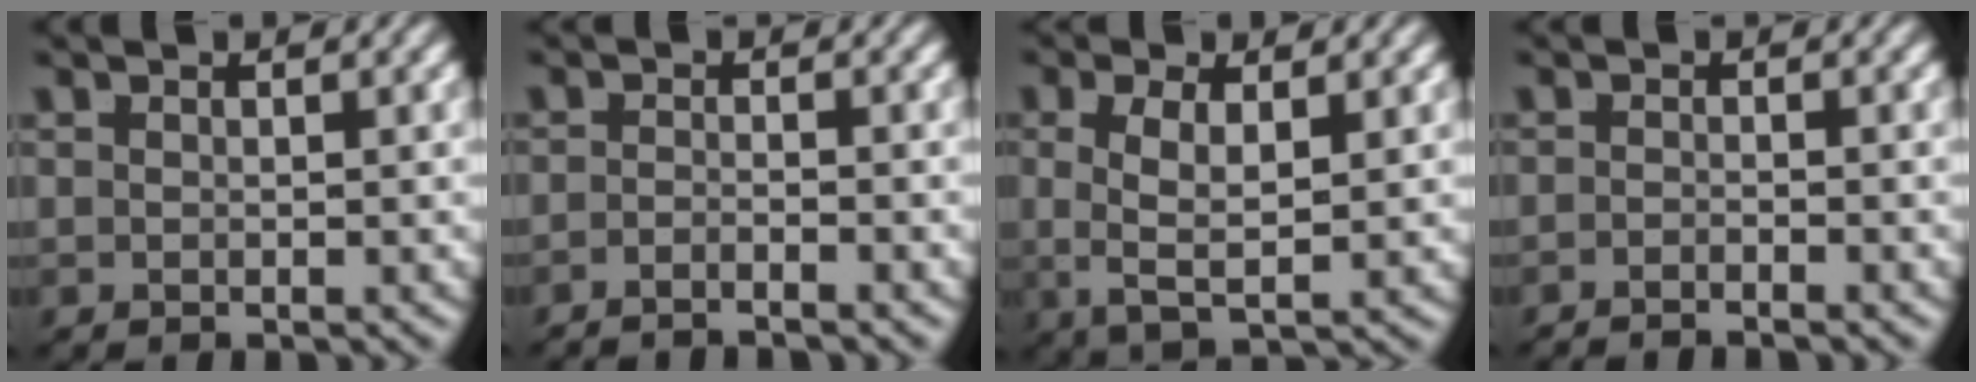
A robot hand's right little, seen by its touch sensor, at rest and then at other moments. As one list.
[{"total": 2.5, "force": [-2.5, -0.4, 0.4], "torque": [-0.006, -0.009, -0.040]}, {"total": 4.4, "force": [0.2, 2.2, 3.8], "torque": [-0.081, -0.011, 0.011]}, {"total": 2.2, "force": [-2.1, -0.3, 0.0], "torque": [0.005, -0.009, -0.035]}]